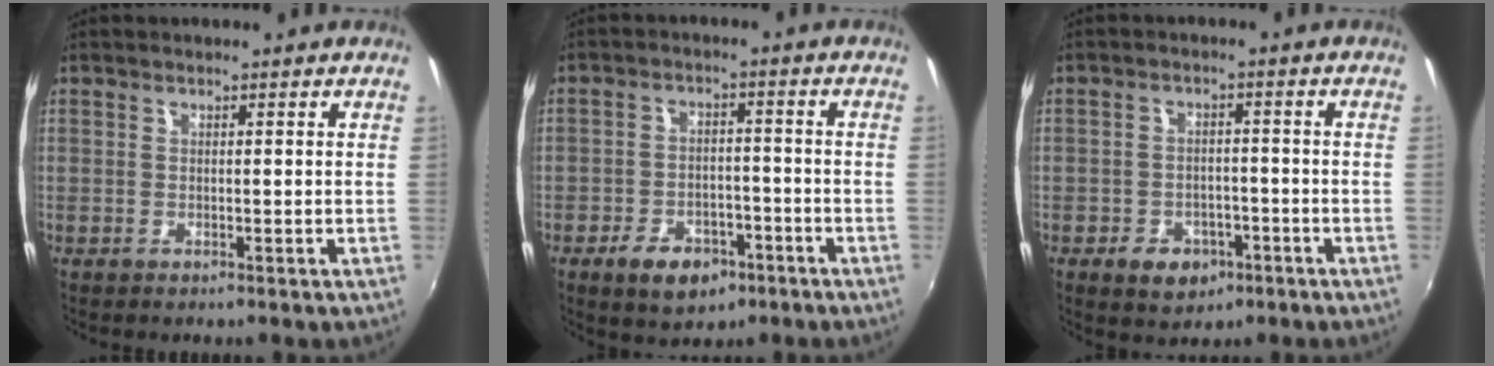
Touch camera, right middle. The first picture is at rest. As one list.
[{"total": 8.7, "force": [-5.2, 5.1, 4.7], "torque": [-0.111, 0.005, -0.072]}, {"total": 6.6, "force": [-3.6, 4.7, 2.8], "torque": [-0.076, 0.007, -0.042]}]